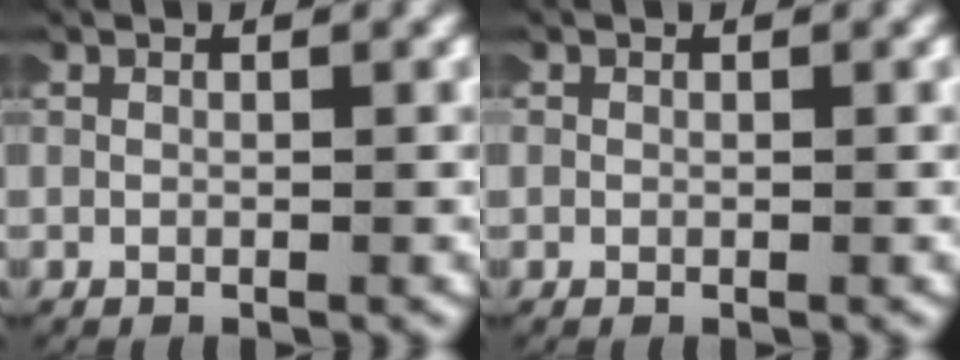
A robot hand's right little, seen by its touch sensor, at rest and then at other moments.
{"total": 0.6, "force": [0.0, 0.6, 0.0], "torque": [0.000, 0.001, -0.003]}